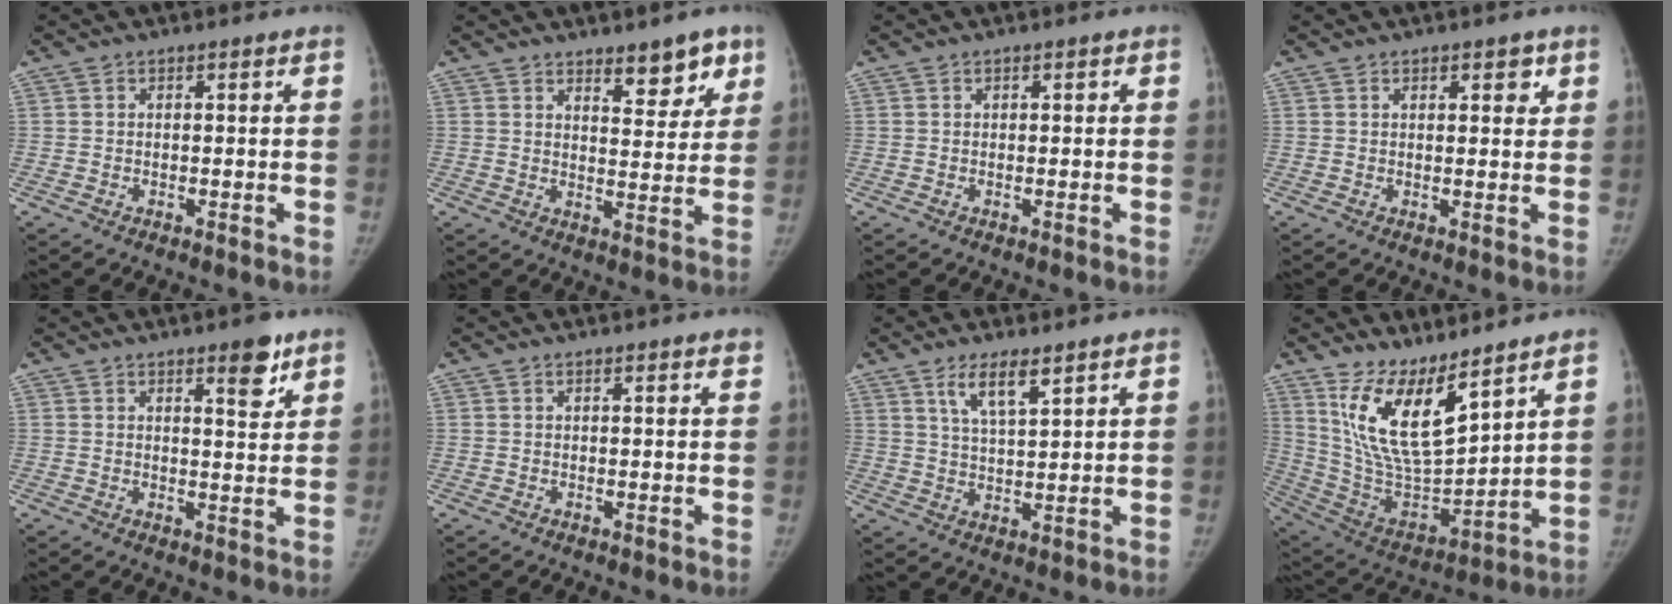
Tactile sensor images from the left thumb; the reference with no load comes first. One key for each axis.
{"total": 8.0, "fx": 5.5, "fy": 3.4, "fz": 4.8, "tx": -0.028, "ty": -0.036, "tz": 0.077}
{"total": 0.7, "fx": 0.3, "fy": 0.4, "fz": 0.4, "tx": -0.001, "ty": 0.000, "tz": 0.003}
{"total": 3.5, "fx": 1.8, "fy": 1.6, "fz": 2.5, "tx": -0.014, "ty": -0.008, "tz": 0.023}
{"total": 5.7, "fx": 3.7, "fy": 1.8, "fz": 4.0, "tx": -0.041, "ty": -0.024, "tz": 0.050}
{"total": 2.0, "fx": 1.6, "fy": 0.3, "fz": 1.2, "tx": -0.008, "ty": -0.001, "tz": 0.020}
{"total": 6.5, "fx": 4.2, "fy": 1.7, "fz": 4.6, "tx": -0.078, "ty": -0.027, "tz": 0.082}
{"total": 16.3, "fx": 10.7, "fy": 5.4, "fz": 11.1, "tx": -0.179, "ty": -0.072, "tz": 0.225}